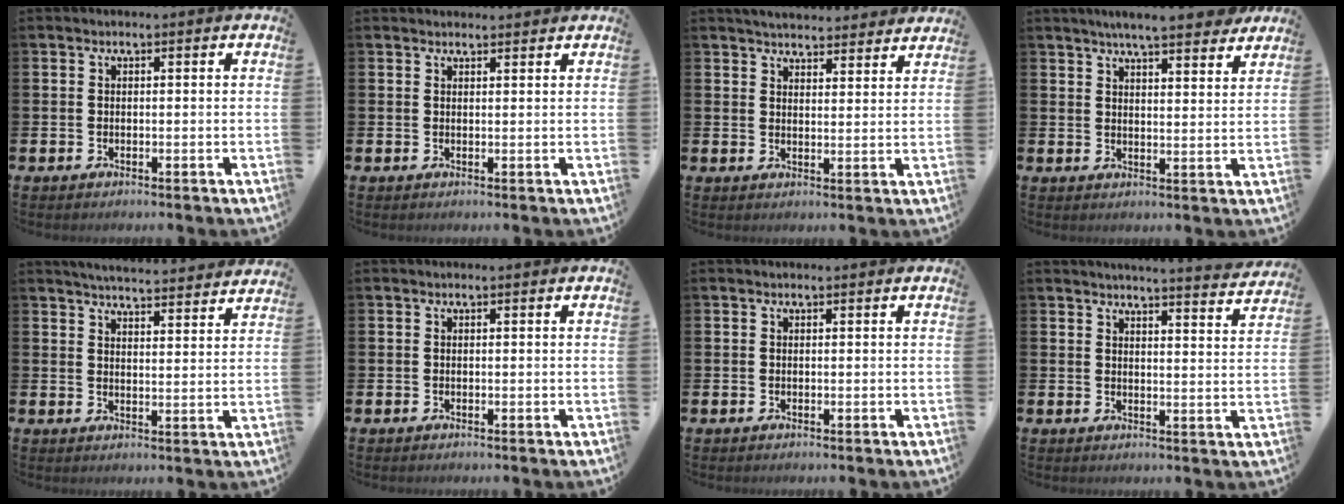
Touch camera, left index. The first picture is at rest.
{"total": 1.3, "force": [1.2, 0.2, 0.0], "torque": [0.006, -0.003, 0.021]}
{"total": 4.2, "force": [4.2, 0.5, 0.2], "torque": [-0.011, -0.026, 0.075]}
{"total": 6.2, "force": [5.9, 0.3, 2.0], "torque": [-0.043, -0.030, 0.103]}
{"total": 4.9, "force": [4.8, -0.1, 0.4], "torque": [-0.017, -0.038, 0.085]}
{"total": 0.0}
{"total": 0.0}
{"total": 4.4, "force": [4.3, -0.5, 0.5], "torque": [-0.008, -0.034, 0.073]}